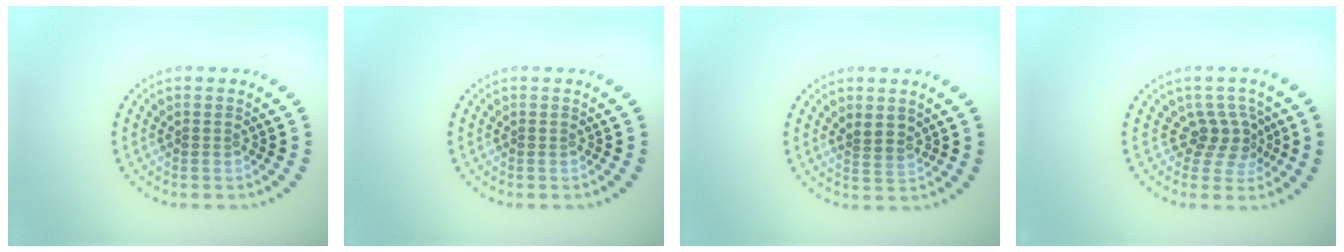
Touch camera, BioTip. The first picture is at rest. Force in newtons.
{"total": 0.0}
{"total": 1.6, "press": 1.5, "slide": 0.7}
{"total": 2.6, "press": 1.9, "slide": 1.7}